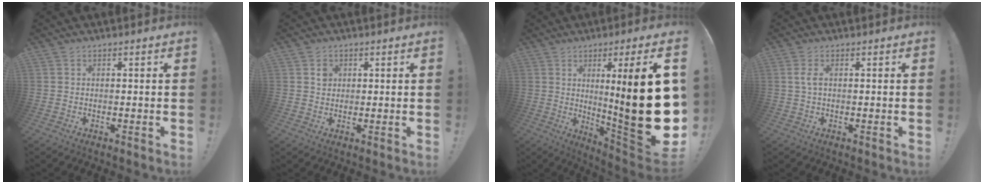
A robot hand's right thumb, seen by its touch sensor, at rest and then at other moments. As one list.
[{"total": 2.1, "force": [0.8, 1.9, 0.6], "torque": [0.017, -0.010, 0.008]}, {"total": 24.9, "force": [2.7, 1.7, 24.7], "torque": [-0.382, -0.052, 0.037]}, {"total": 2.3, "force": [0.3, 0.8, 2.2], "torque": [-0.041, 0.003, 0.006]}]